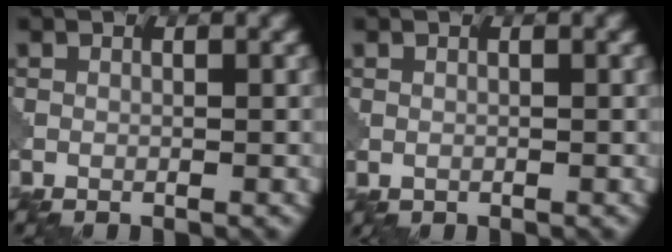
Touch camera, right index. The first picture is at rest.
{"total": 0.0}